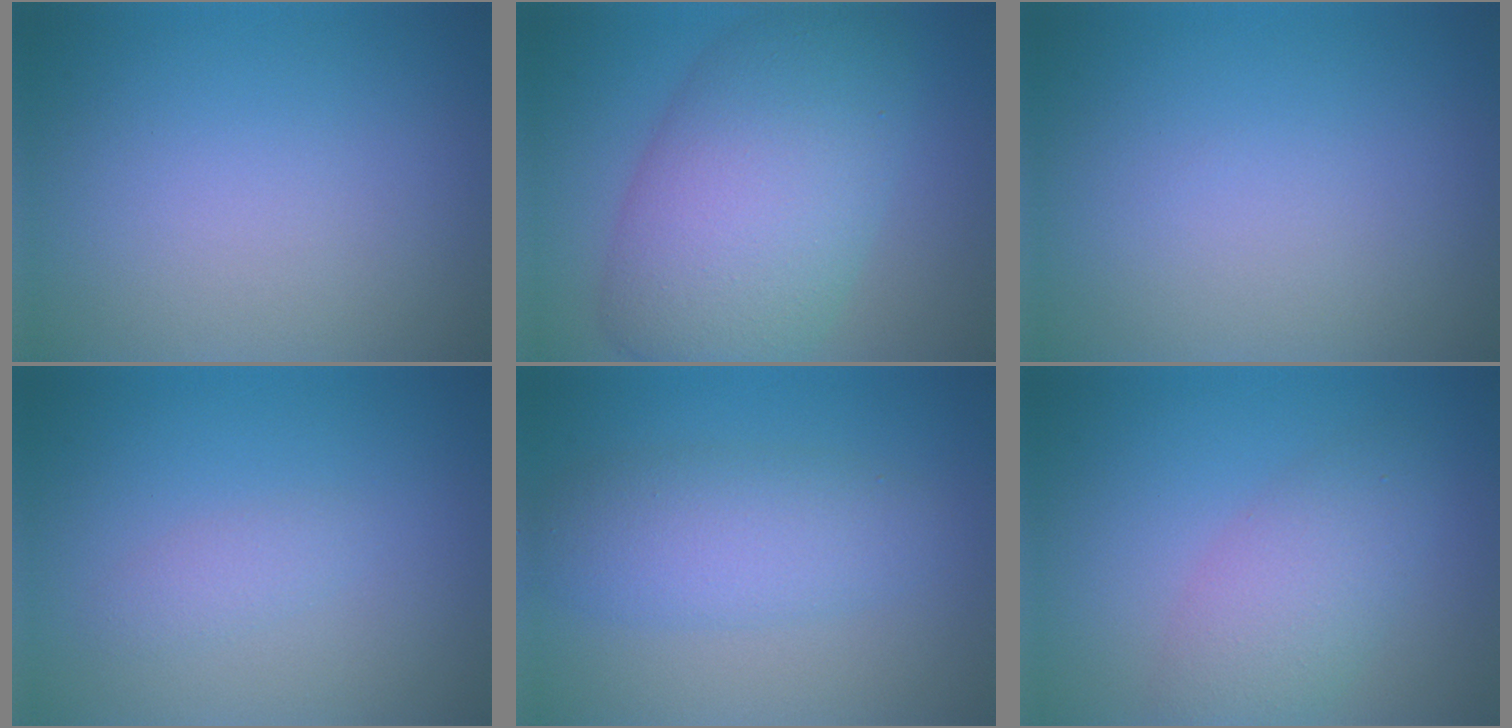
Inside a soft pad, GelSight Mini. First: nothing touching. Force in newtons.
{"total": 10.6, "press": 10.6, "slide": 0.1}
{"total": 0.0}
{"total": 1.2, "press": 1.2, "slide": 0.1}
{"total": 4.4, "press": 4.4, "slide": 0.1}
{"total": 4.0, "press": 4.0, "slide": 0.1}